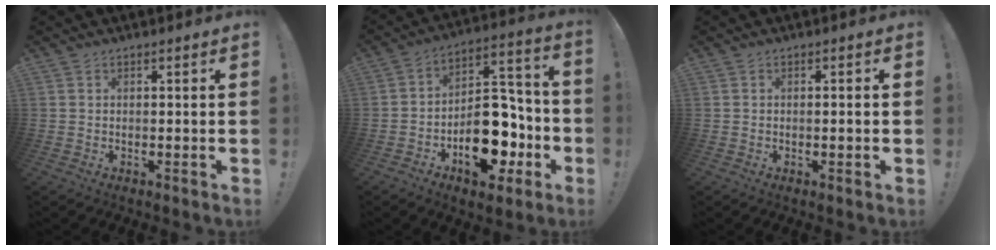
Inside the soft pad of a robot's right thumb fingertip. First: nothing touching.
{"total": 18.9, "force": [-8.2, 11.5, 12.6], "torque": [-0.150, 0.070, -0.117]}
{"total": 1.6, "force": [-0.5, 0.2, 1.5], "torque": [-0.024, 0.001, -0.009]}